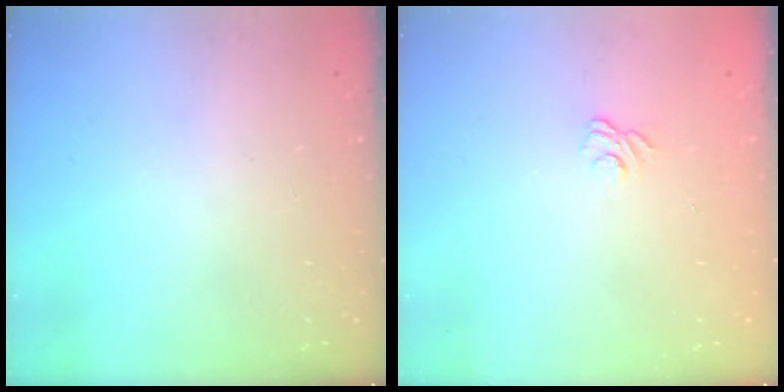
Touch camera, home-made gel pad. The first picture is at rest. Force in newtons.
{"total": 3.1, "press": 2.8, "slide": 1.3}